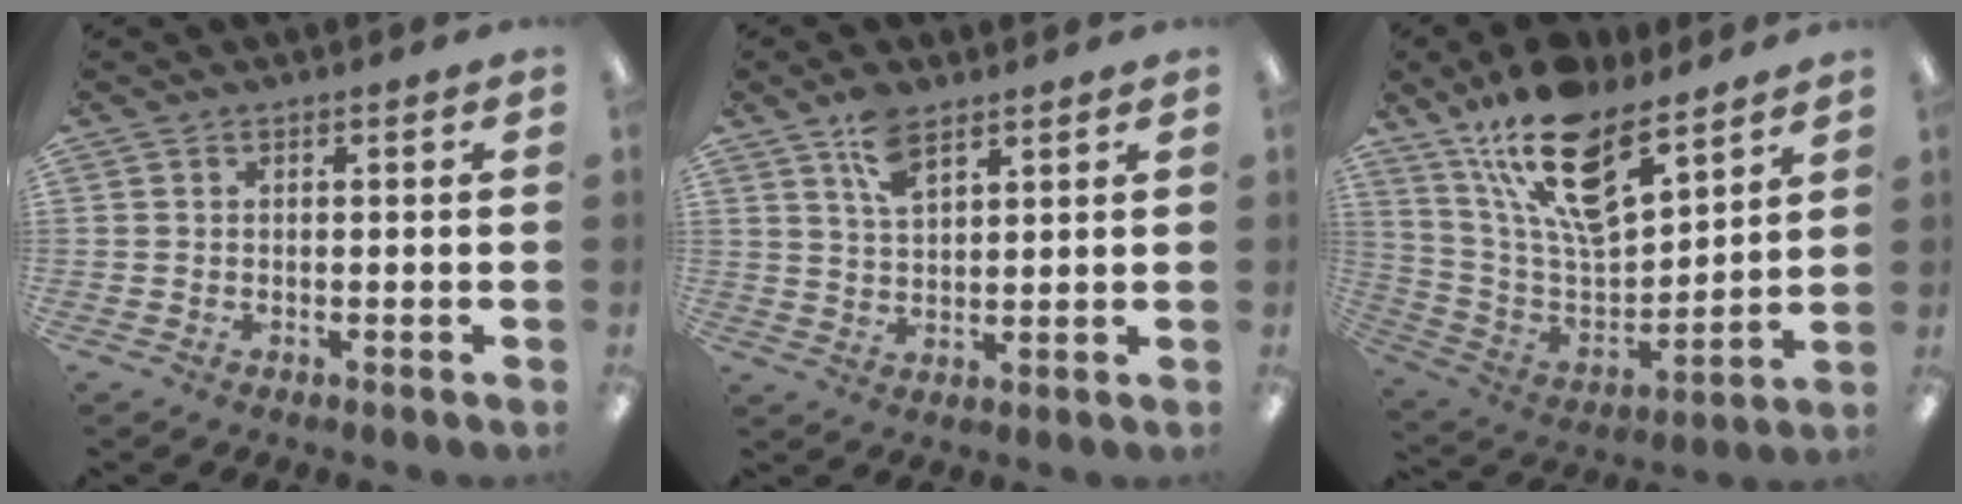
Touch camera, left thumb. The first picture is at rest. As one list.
[{"total": 6.8, "force": [4.5, 3.1, 4.1], "torque": [-0.075, -0.015, 0.081]}, {"total": 19.8, "force": [13.6, 8.2, 11.8], "torque": [-0.213, -0.080, 0.243]}]